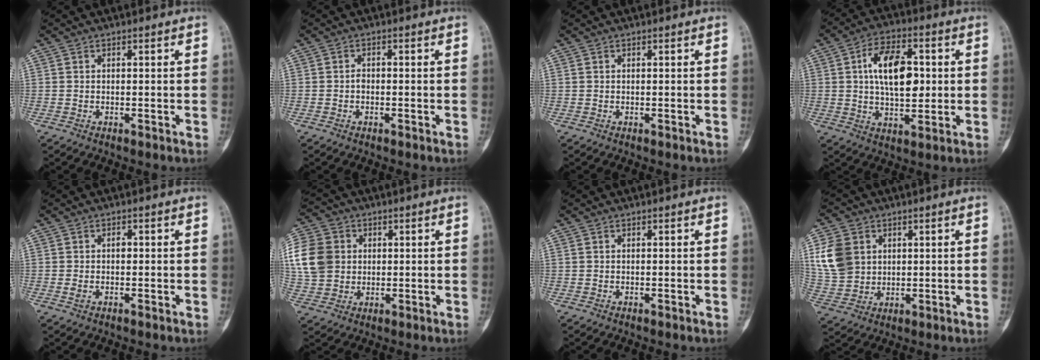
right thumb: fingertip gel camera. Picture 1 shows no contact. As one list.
[{"total": 1.0, "force": [-0.4, 0.7, 0.7], "torque": [-0.006, 0.002, -0.009]}, {"total": 0.0}, {"total": 13.1, "force": [1.9, 7.1, 10.8], "torque": [-0.158, 0.001, 0.029]}, {"total": 2.1, "force": [-0.1, 1.3, 1.6], "torque": [-0.028, 0.003, -0.003]}, {"total": 16.3, "force": [2.7, 13.8, 8.3], "torque": [-0.189, 0.020, 0.057]}, {"total": 0.0}, {"total": 10.3, "force": [3.0, 8.3, 5.4], "torque": [-0.095, -0.008, 0.066]}]